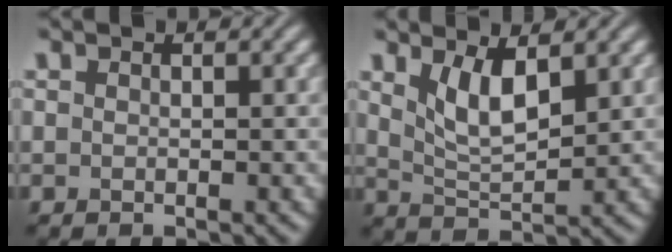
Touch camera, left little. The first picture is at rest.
{"total": 3.9, "force": [1.9, 1.3, 3.1], "torque": [-0.067, -0.009, 0.040]}